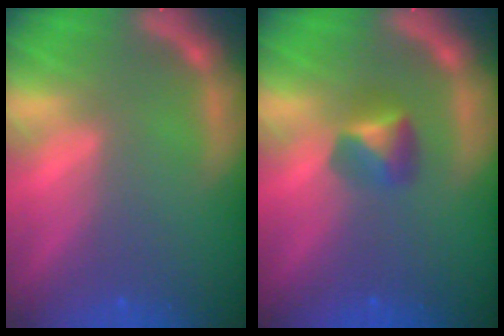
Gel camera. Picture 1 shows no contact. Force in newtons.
{"total": 2.4}